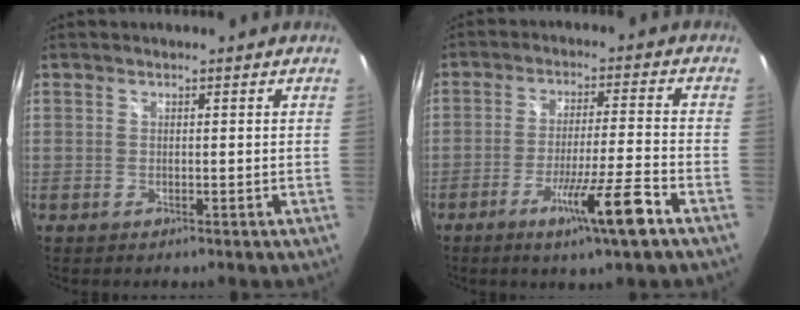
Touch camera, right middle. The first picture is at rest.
{"total": 9.9, "force": [-5.8, -0.8, 8.0], "torque": [-0.152, -0.017, -0.102]}